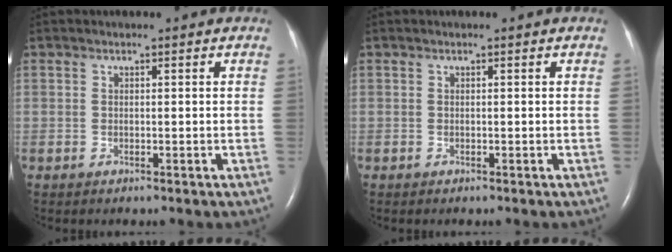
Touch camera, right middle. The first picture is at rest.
{"total": 0.0}